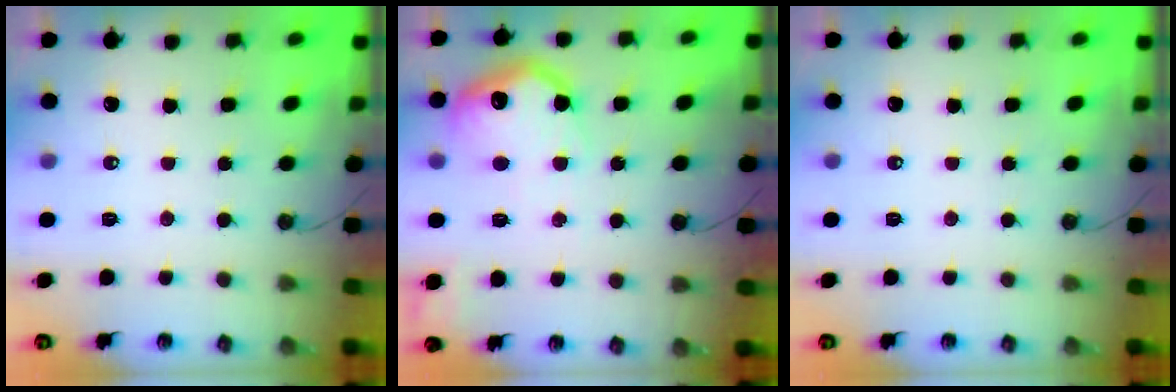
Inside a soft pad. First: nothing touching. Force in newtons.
{"total": 17.9, "press": 17.8, "slide": 1.4}
{"total": 0.0}